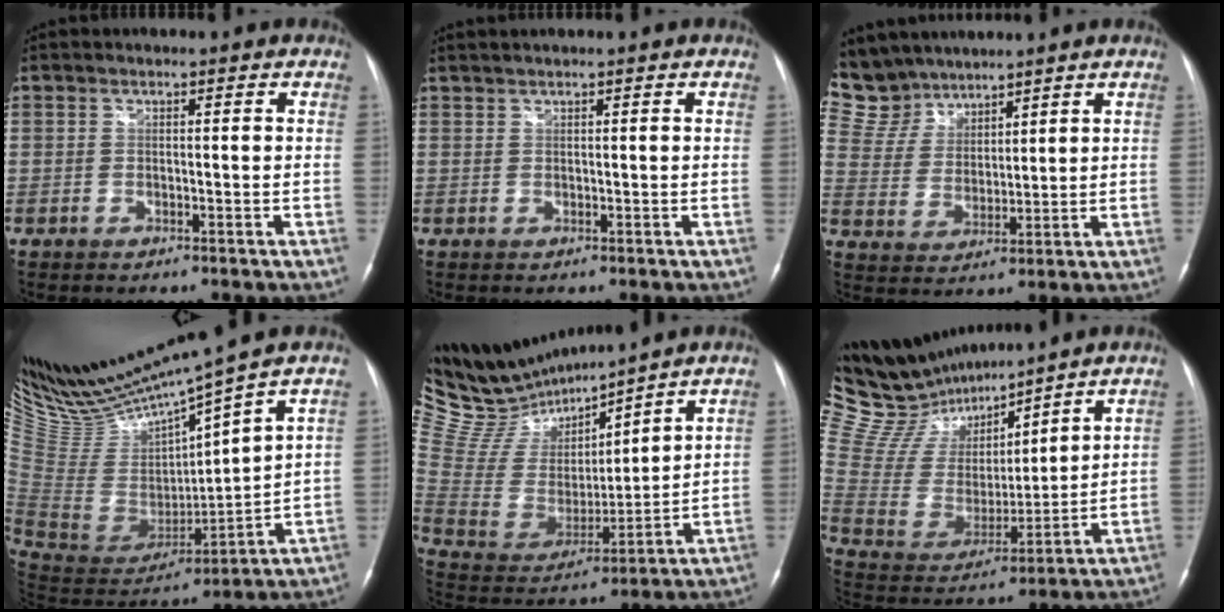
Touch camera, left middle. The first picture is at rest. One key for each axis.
{"total": 0.9, "fx": 0.8, "fy": -0.1, "fz": 0.3, "tx": -0.007, "ty": 0.009, "tz": 0.021}
{"total": 8.6, "fx": 7.8, "fy": 3.6, "fz": 0.0, "tx": -0.008, "ty": 0.012, "tz": 0.170}
{"total": 17.2, "fx": 15.4, "fy": -0.6, "fz": 7.6, "tx": -0.156, "ty": -0.030, "tz": 0.313}
{"total": 16.9, "fx": 15.9, "fy": 2.6, "fz": 5.2, "tx": -0.115, "ty": -0.004, "tz": 0.309}
{"total": 16.3, "fx": 15.0, "fy": 3.9, "fz": 4.9, "tx": -0.104, "ty": 0.006, "tz": 0.293}